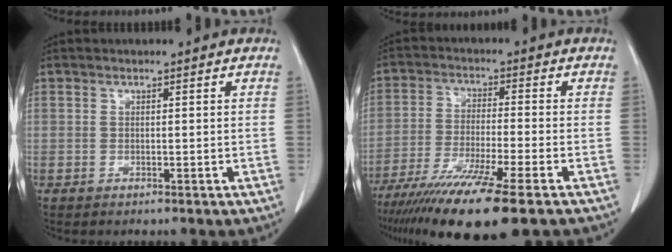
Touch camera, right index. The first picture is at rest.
{"total": 15.0, "force": [-10.6, 0.1, 10.7], "torque": [-0.194, -0.047, -0.179]}